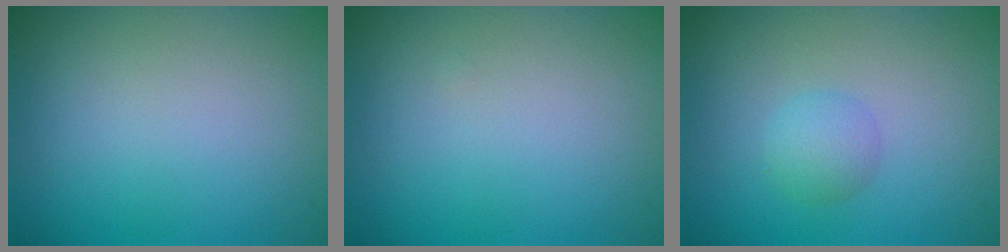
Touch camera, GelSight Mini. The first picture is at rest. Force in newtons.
{"total": 0.0}
{"total": 1.8, "press": 1.8, "slide": 0.0}